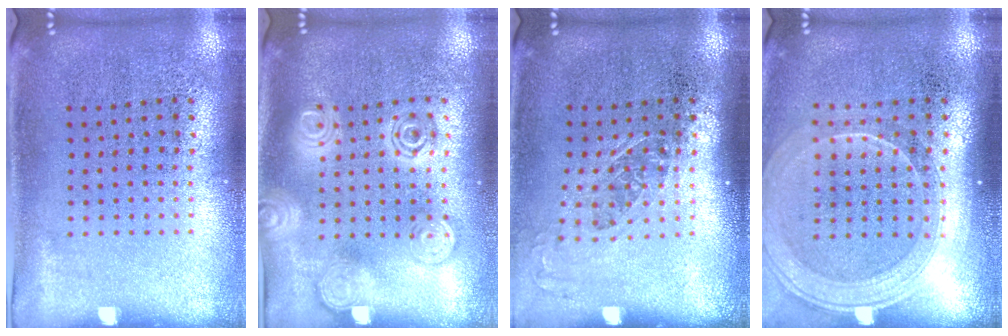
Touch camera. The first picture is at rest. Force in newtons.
{"total": 1.8, "press": 1.8, "slide": 0.2}
{"total": 1.2, "press": 0.9, "slide": 0.7}
{"total": 1.9, "press": 1.7, "slide": 0.9}